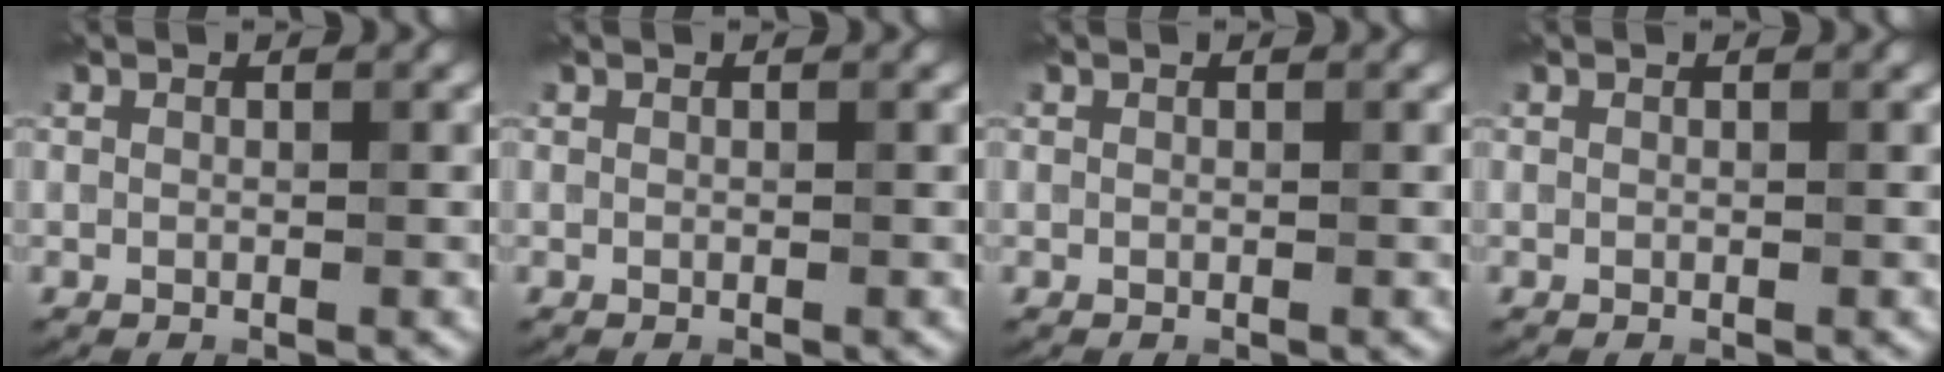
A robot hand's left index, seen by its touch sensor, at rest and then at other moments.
{"total": 0.0}
{"total": 0.0}
{"total": 0.0}